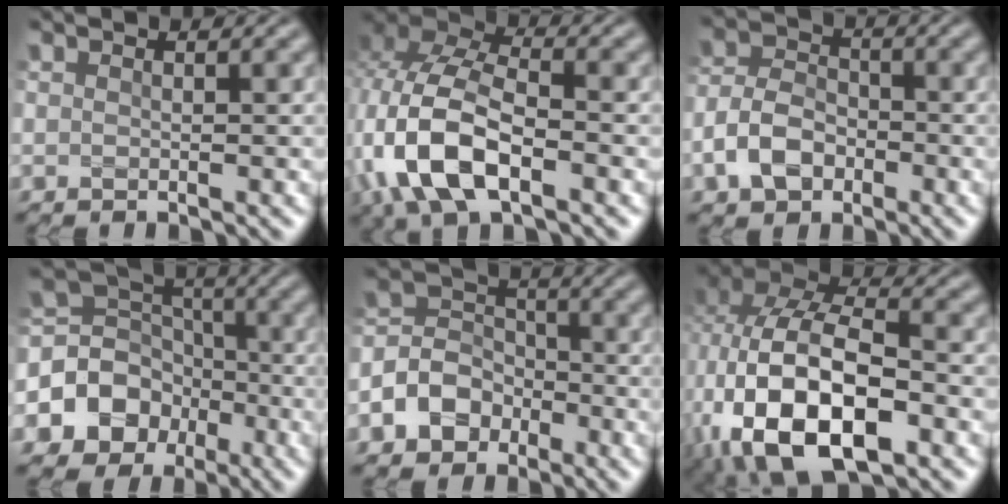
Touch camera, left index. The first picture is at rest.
{"total": 10.3, "force": [-3.2, 5.4, 8.1], "torque": [-0.183, -0.001, -0.072]}
{"total": 4.7, "force": [-2.1, 3.3, 2.6], "torque": [-0.053, 0.004, -0.048]}
{"total": 8.8, "force": [-3.1, 7.7, 3.1], "torque": [-0.060, 0.018, -0.084]}
{"total": 5.5, "force": [-2.5, 4.3, 2.3], "torque": [-0.033, 0.006, -0.061]}
{"total": 15.2, "force": [-3.6, 8.9, 11.8], "torque": [-0.230, -0.014, -0.056]}